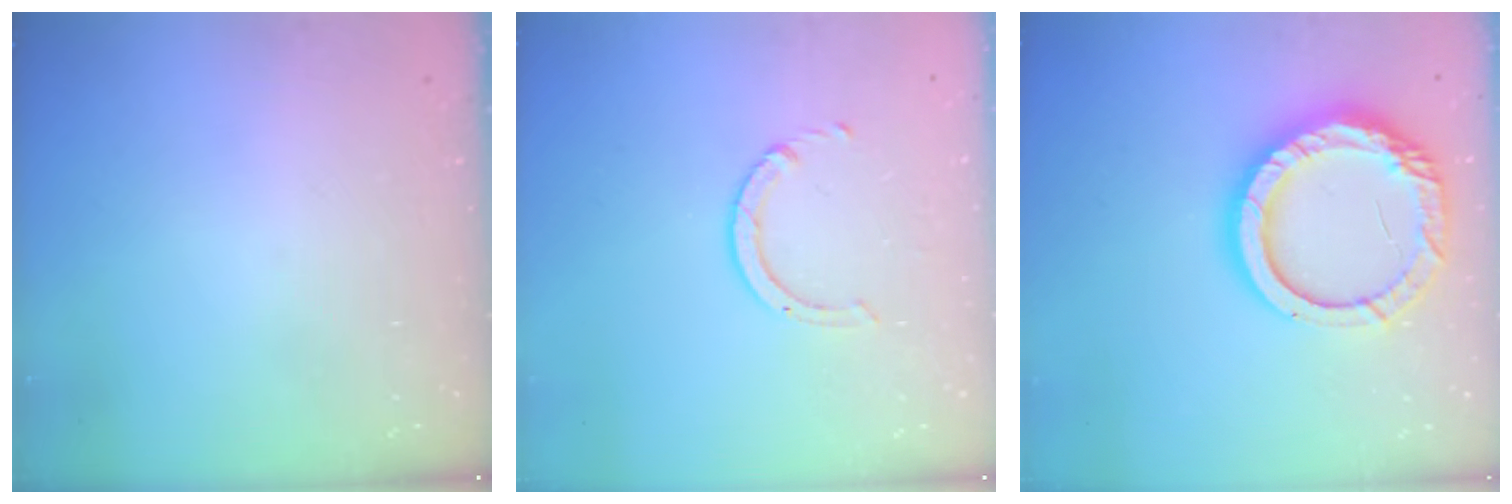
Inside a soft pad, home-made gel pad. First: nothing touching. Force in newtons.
{"total": 2.5, "press": 2.5, "slide": 0.2}
{"total": 16.9, "press": 16.8, "slide": 1.2}